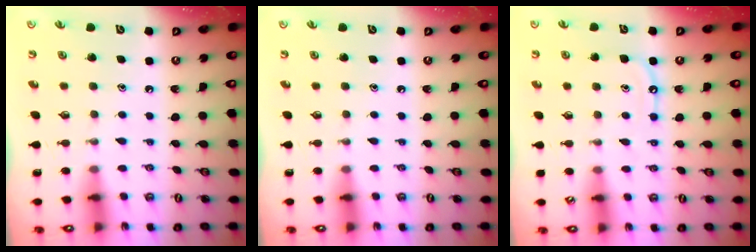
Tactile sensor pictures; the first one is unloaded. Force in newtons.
{"total": 0.0}
{"total": 7.2, "press": 7.1, "slide": 0.8}